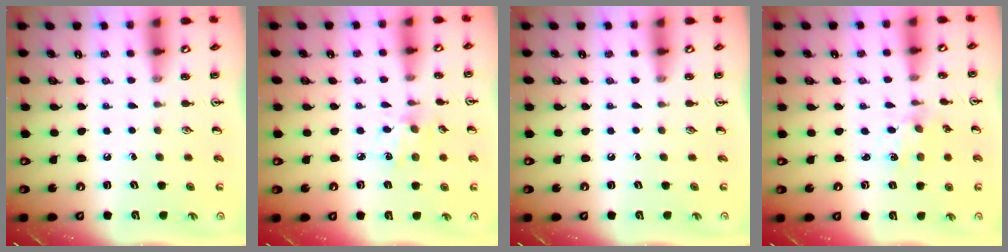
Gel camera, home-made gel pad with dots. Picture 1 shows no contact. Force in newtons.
{"total": 2.8, "press": 2.8, "slide": 0.5}
{"total": 0.0}
{"total": 1.7, "press": 1.7, "slide": 0.3}